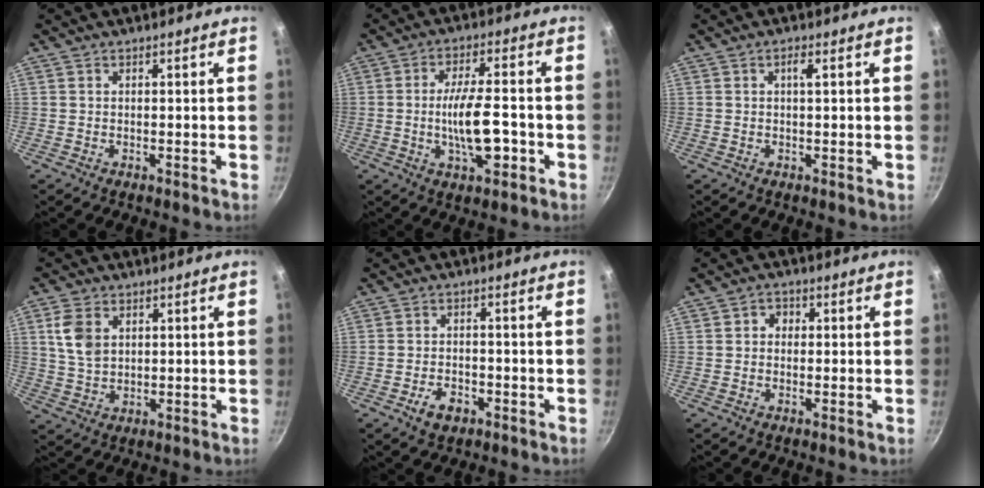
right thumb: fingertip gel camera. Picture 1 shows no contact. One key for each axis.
{"total": 10.5, "fx": -2.4, "fy": 3.7, "fz": 9.5, "tx": -0.153, "ty": 0.015, "tz": -0.043}
{"total": 1.9, "fx": 0.4, "fy": 0.3, "fz": 1.8, "tx": -0.035, "ty": 0.002, "tz": 0.007}
{"total": 7.0, "fx": 2.2, "fy": 4.8, "fz": 4.6, "tx": -0.080, "ty": -0.006, "tz": 0.045}
{"total": 4.5, "fx": -2.4, "fy": 2.8, "fz": 2.7, "tx": -0.040, "ty": 0.014, "tz": -0.040}
{"total": 2.4, "fx": 0.1, "fy": 2.1, "fz": 1.1, "tx": -0.006, "ty": 0.006, "tz": -0.003}